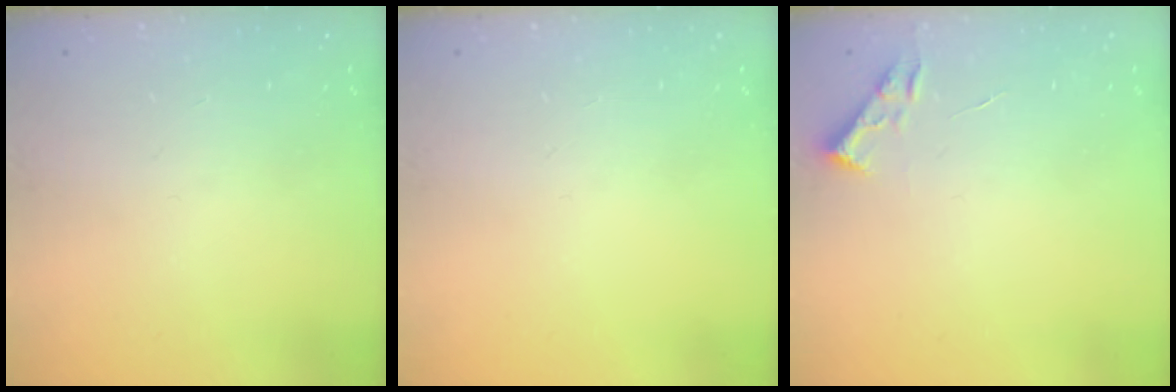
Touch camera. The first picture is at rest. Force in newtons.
{"total": 0.0}
{"total": 2.7, "press": 2.7, "slide": 0.4}